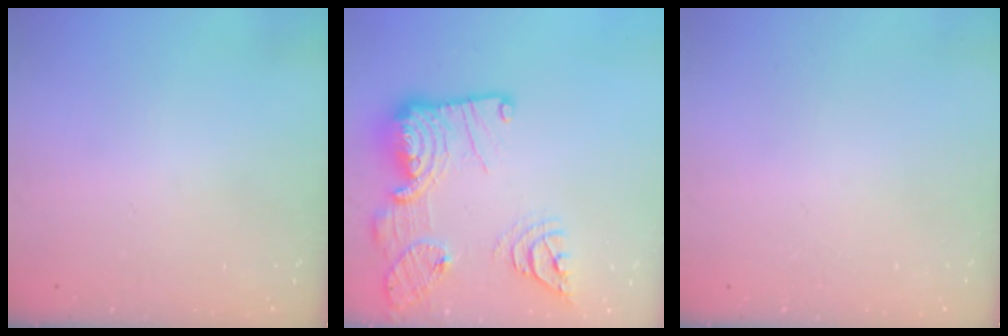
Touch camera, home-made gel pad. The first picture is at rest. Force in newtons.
{"total": 22.9, "press": 22.8, "slide": 2.3}
{"total": 0.0}